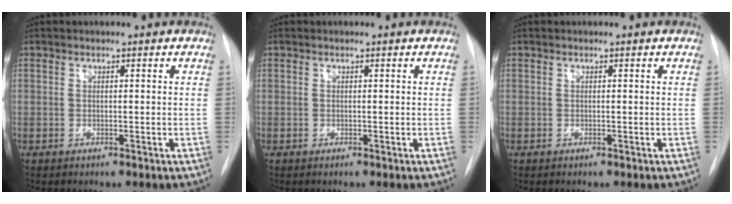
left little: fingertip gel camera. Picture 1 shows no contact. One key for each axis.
{"total": 0.0}
{"total": 0.0}